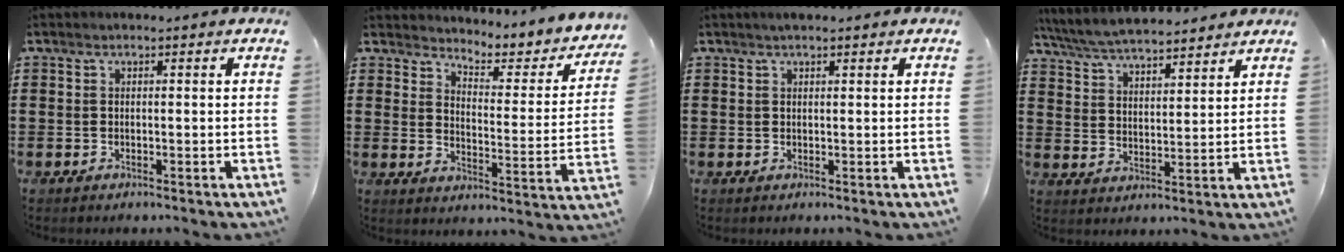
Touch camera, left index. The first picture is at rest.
{"total": 3.6, "force": [3.5, 0.2, 1.0], "torque": [-0.038, -0.035, 0.049]}
{"total": 1.2, "force": [0.9, 0.2, 0.7], "torque": [-0.014, 0.002, 0.017]}
{"total": 6.1, "force": [5.9, 0.6, 1.6], "torque": [-0.055, -0.026, 0.106]}